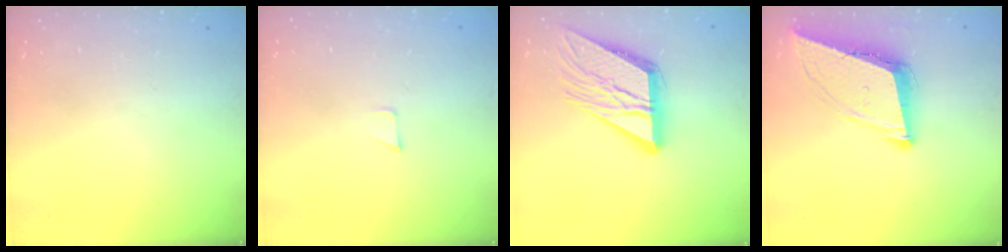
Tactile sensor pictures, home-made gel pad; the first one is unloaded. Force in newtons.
{"total": 2.6, "press": 2.6, "slide": 0.2}
{"total": 16.2, "press": 16.1, "slide": 1.8}
{"total": 10.9, "press": 10.3, "slide": 3.6}